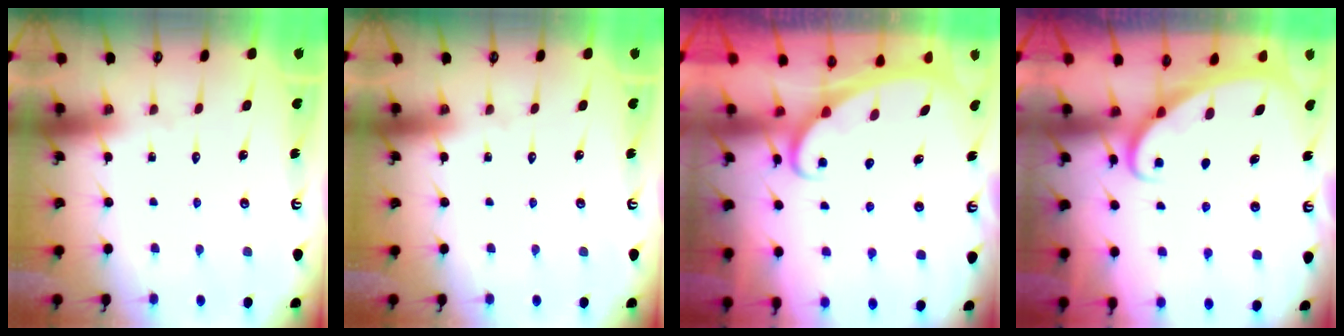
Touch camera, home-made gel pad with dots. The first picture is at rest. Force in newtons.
{"total": 0.0}
{"total": 2.3, "press": 2.3, "slide": 0.3}
{"total": 2.1, "press": 2.1, "slide": 0.1}